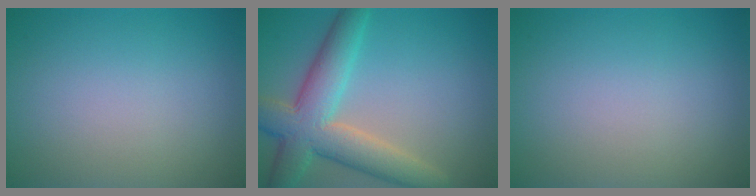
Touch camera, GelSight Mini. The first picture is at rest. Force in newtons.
{"total": 7.5, "press": 7.5, "slide": 0.6}
{"total": 0.0}